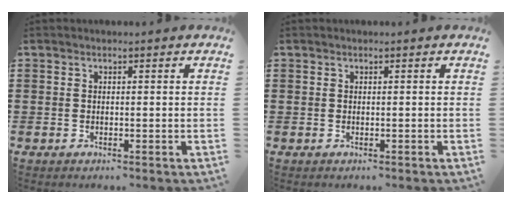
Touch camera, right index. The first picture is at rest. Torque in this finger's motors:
{"motor_torque": [-1.90, 0.24, -1.05, -0.21]}